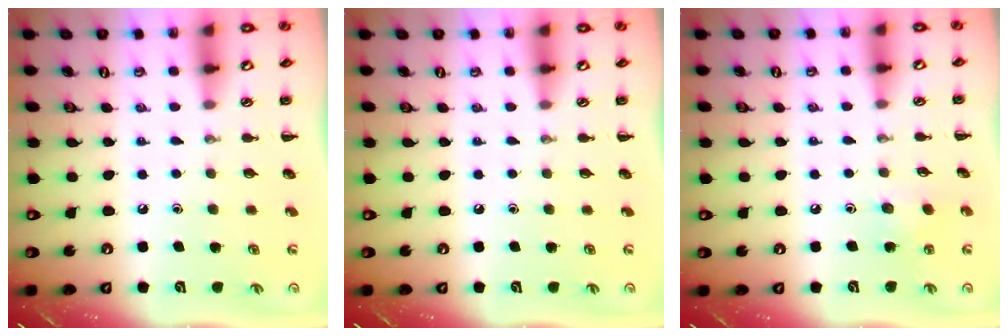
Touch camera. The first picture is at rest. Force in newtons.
{"total": 0.0}
{"total": 4.6, "press": 4.4, "slide": 1.4}